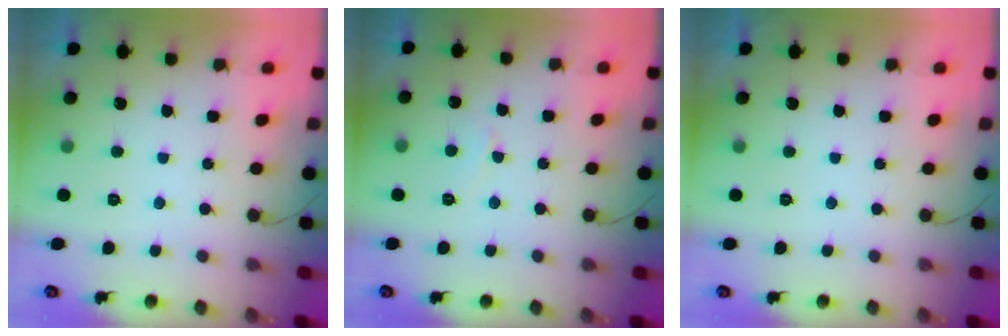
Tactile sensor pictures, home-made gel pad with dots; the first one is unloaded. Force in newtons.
{"total": 3.5, "press": 3.5, "slide": 0.3}
{"total": 0.0}